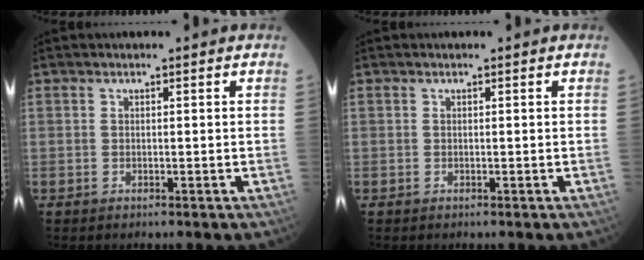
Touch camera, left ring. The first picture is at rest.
{"total": 0.0}